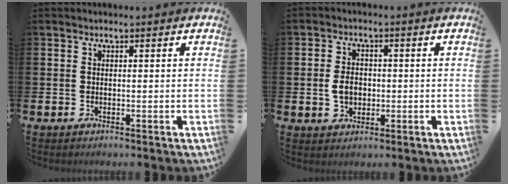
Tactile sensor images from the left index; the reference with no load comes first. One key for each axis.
{"total": 4.0, "fx": -0.3, "fy": 2.9, "fz": 2.7, "tx": -0.037, "ty": 0.005, "tz": -0.012}